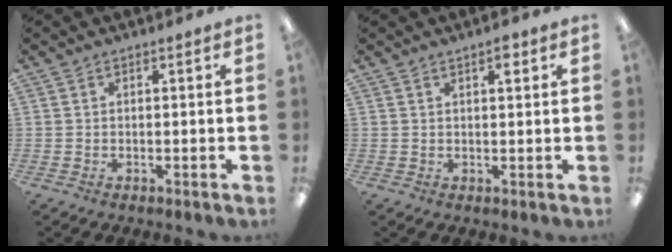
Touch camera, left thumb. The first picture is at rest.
{"total": 2.7, "force": [1.8, 0.8, 1.9], "torque": [-0.025, -0.004, 0.027]}